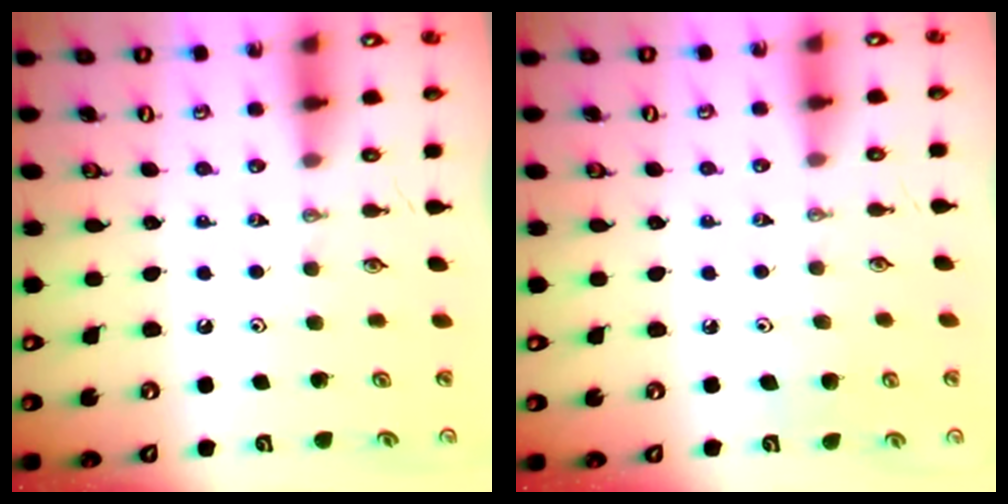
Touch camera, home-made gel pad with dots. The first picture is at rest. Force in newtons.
{"total": 3.4, "press": 3.4, "slide": 0.4}